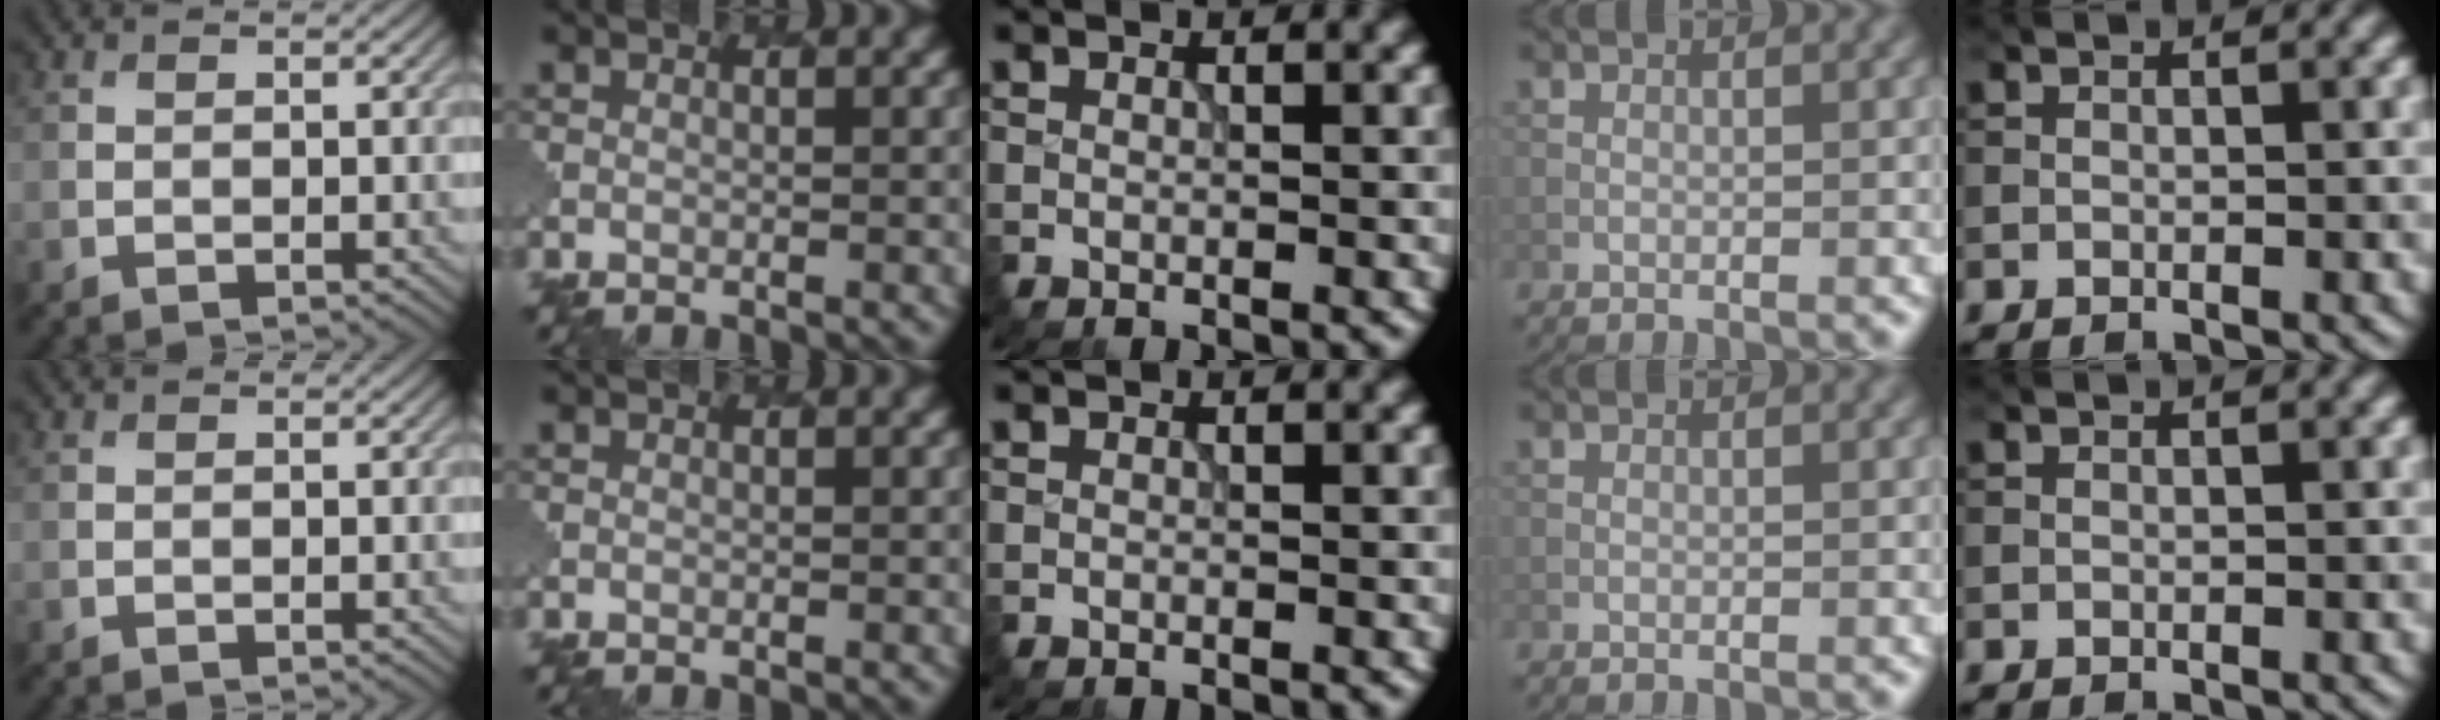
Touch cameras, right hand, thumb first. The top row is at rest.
{}